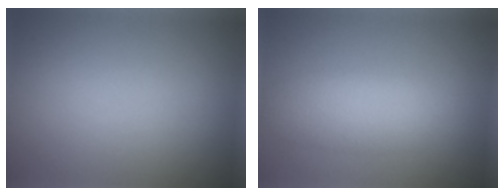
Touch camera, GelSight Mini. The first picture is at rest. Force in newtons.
{"total": 3.8, "press": 3.7, "slide": 0.2}